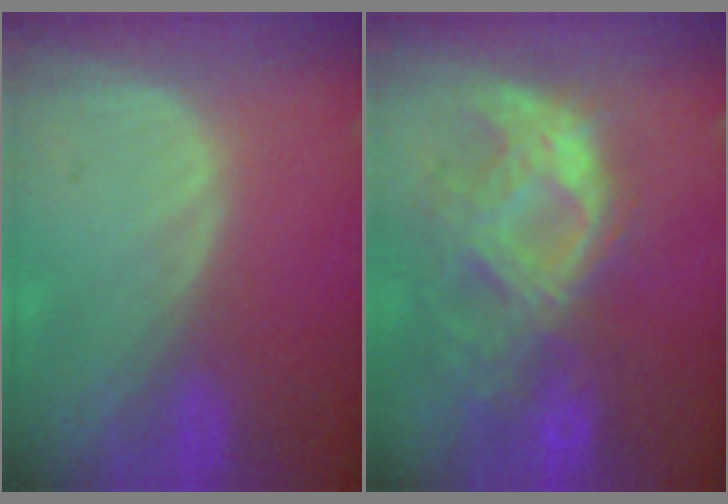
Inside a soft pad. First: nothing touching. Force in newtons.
{"total": 10.4, "press": 9.2, "slide": 4.9}